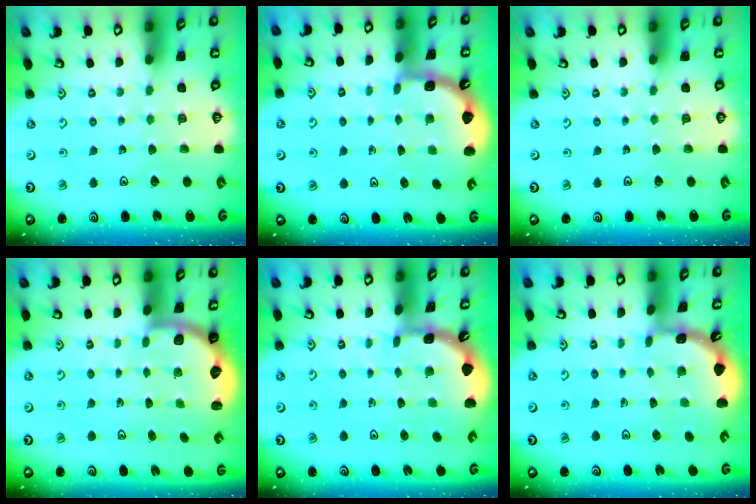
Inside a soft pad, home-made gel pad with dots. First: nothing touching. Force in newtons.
{"total": 1.9, "press": 1.9, "slide": 0.2}
{"total": 0.0}
{"total": 2.4, "press": 2.1, "slide": 1.3}
{"total": 1.6, "press": 1.5, "slide": 0.3}
{"total": 1.7, "press": 1.6, "slide": 0.1}